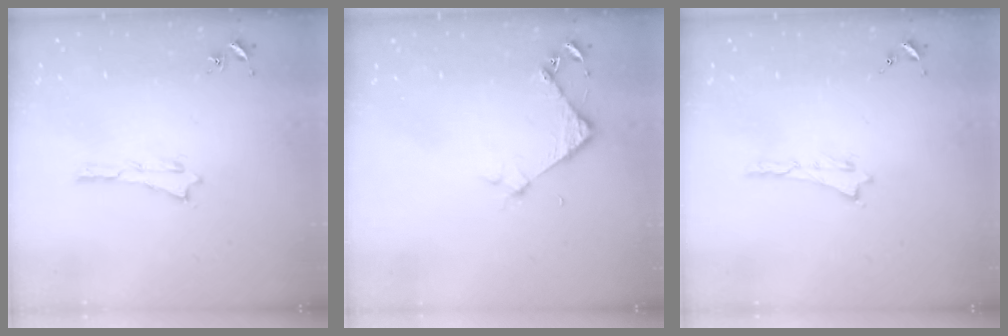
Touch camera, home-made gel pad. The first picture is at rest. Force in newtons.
{"total": 3.7, "press": 3.7, "slide": 0.3}
{"total": 0.0}